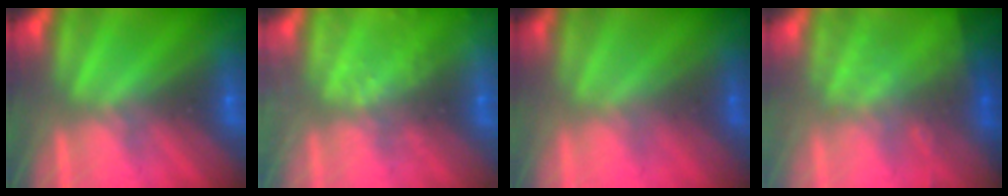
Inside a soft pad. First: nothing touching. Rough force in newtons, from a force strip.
{"total": 2.5}
{"total": 1.1}
{"total": 2.6}